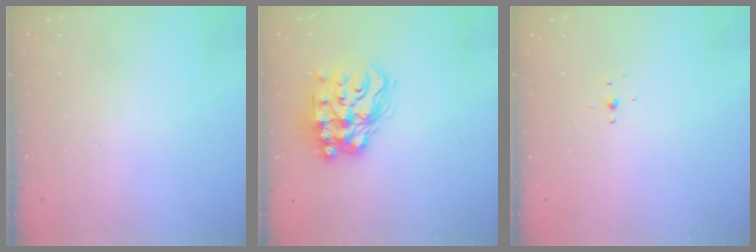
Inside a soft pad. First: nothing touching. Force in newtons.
{"total": 16.0, "press": 15.9, "slide": 1.8}
{"total": 2.4, "press": 2.3, "slide": 0.7}